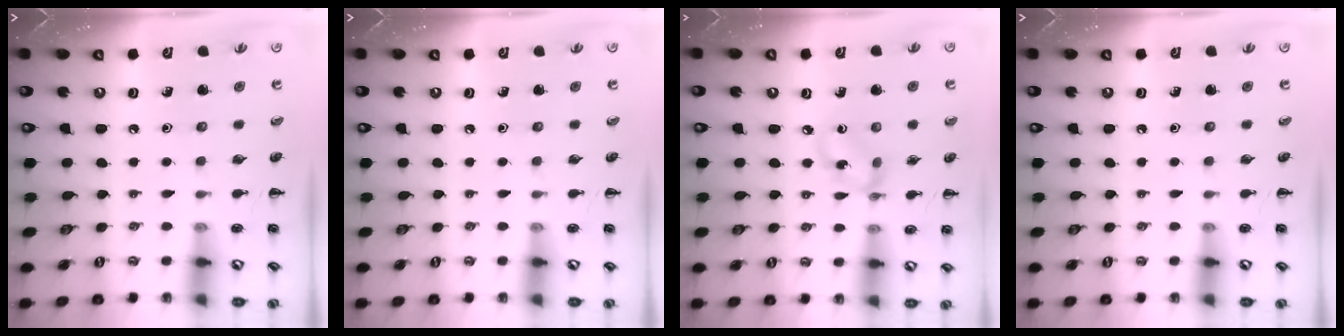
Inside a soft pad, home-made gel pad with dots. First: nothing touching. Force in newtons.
{"total": 0.0}
{"total": 5.0, "press": 4.9, "slide": 1.2}
{"total": 0.0}